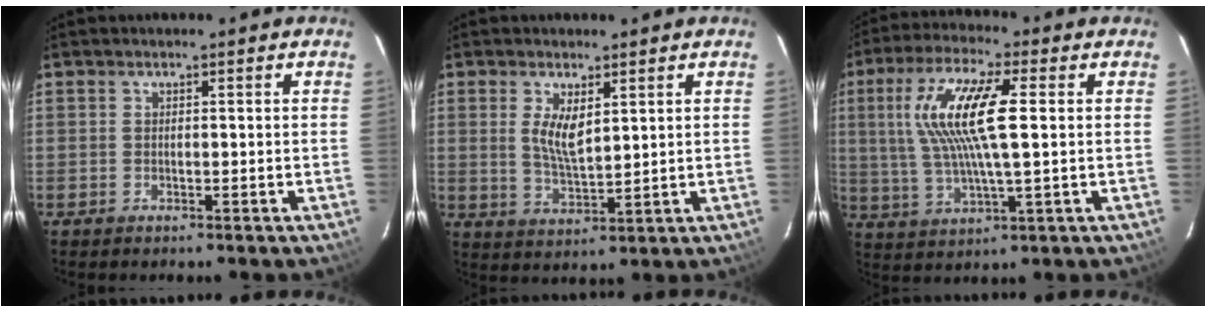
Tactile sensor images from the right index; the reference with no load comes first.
{"total": 5.7, "force": [1.9, 2.2, 4.8], "torque": [-0.089, -0.006, 0.041]}
{"total": 14.0, "force": [2.5, 2.9, 13.5], "torque": [-0.266, 0.009, 0.048]}